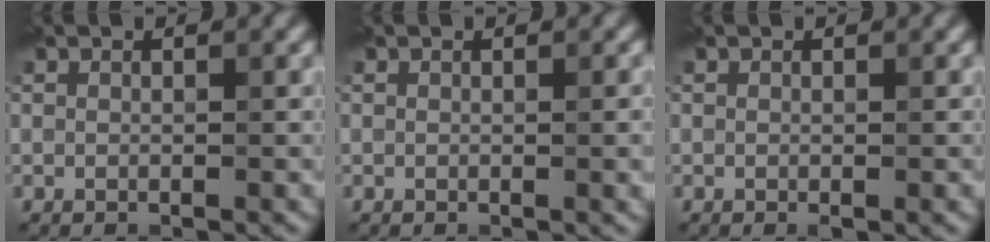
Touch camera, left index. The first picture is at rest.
{"total": 1.1, "force": [0.0, 0.3, 1.0], "torque": [-0.010, -0.001, -0.002]}
{"total": 0.6, "force": [-0.1, 0.1, 0.5], "torque": [-0.006, -0.003, -0.001]}